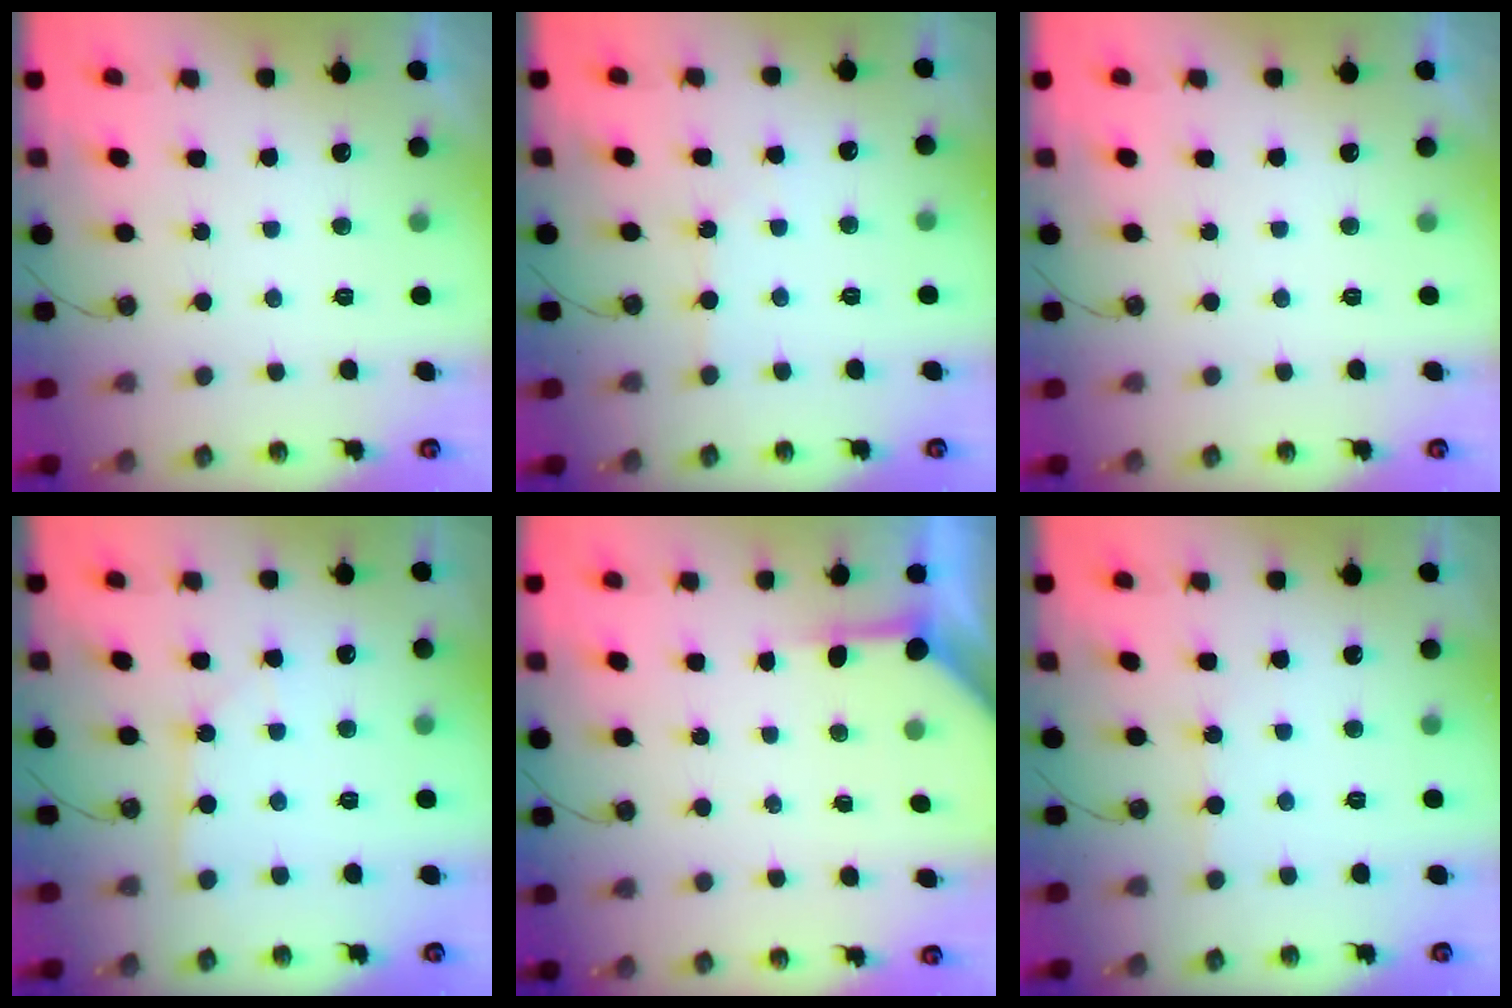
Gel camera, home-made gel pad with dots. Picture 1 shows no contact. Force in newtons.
{"total": 1.9, "press": 1.8, "slide": 0.3}
{"total": 0.0}
{"total": 2.7, "press": 2.7, "slide": 0.4}
{"total": 3.9, "press": 3.8, "slide": 0.4}
{"total": 2.5, "press": 2.5, "slide": 0.4}